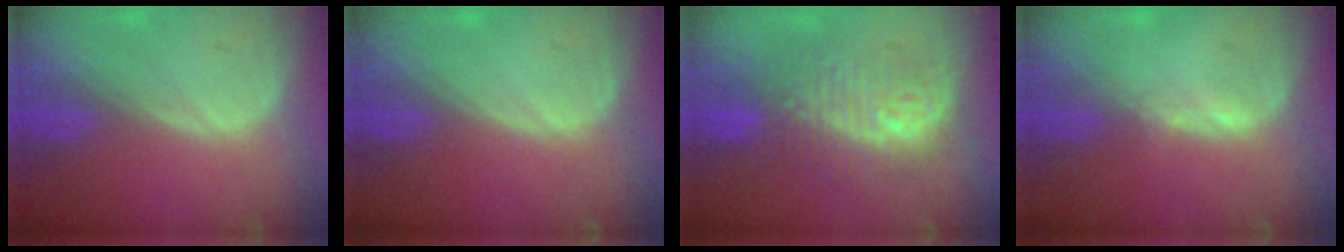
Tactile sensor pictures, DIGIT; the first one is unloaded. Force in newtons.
{"total": 0.0}
{"total": 9.6, "press": 9.6, "slide": 0.7}
{"total": 0.7, "press": 0.7, "slide": 0.2}